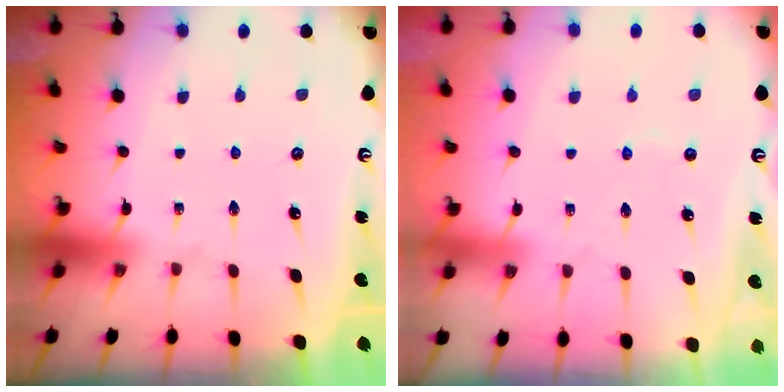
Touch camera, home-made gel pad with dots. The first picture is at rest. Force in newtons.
{"total": 2.6, "press": 2.5, "slide": 0.5}